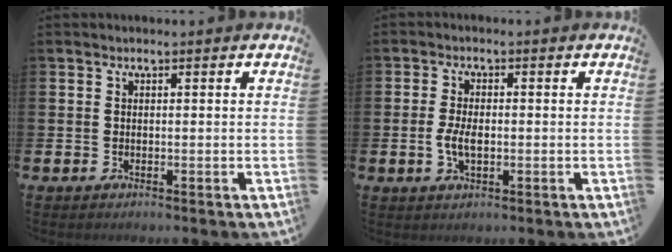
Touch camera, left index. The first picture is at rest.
{"total": 3.4, "force": [-0.4, 1.7, 3.0], "torque": [-0.059, 0.000, -0.012]}